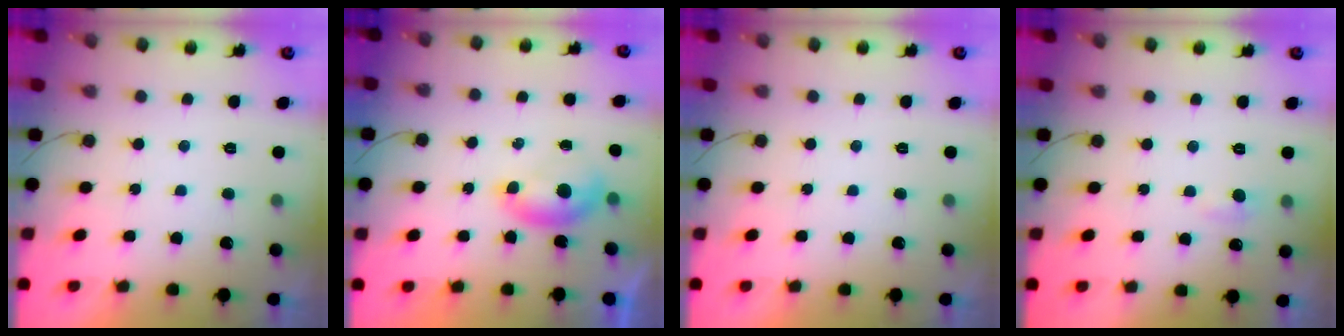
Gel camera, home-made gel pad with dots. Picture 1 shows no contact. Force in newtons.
{"total": 5.9, "press": 5.8, "slide": 0.8}
{"total": 0.0}
{"total": 5.4, "press": 5.4, "slide": 0.7}